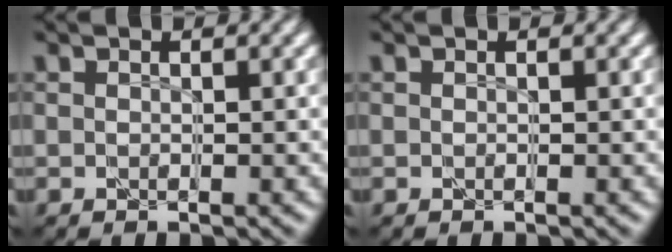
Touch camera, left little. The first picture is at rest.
{"total": 0.0}